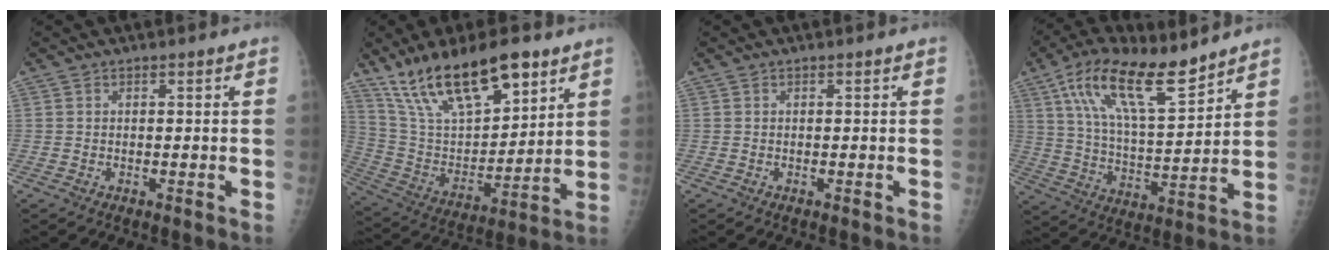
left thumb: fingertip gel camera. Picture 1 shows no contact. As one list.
[{"total": 21.0, "force": [13.8, 8.1, 13.5], "torque": [-0.205, -0.051, 0.262]}, {"total": 0.0}, {"total": 16.5, "force": [10.9, 5.3, 11.3], "torque": [-0.179, -0.046, 0.205]}]